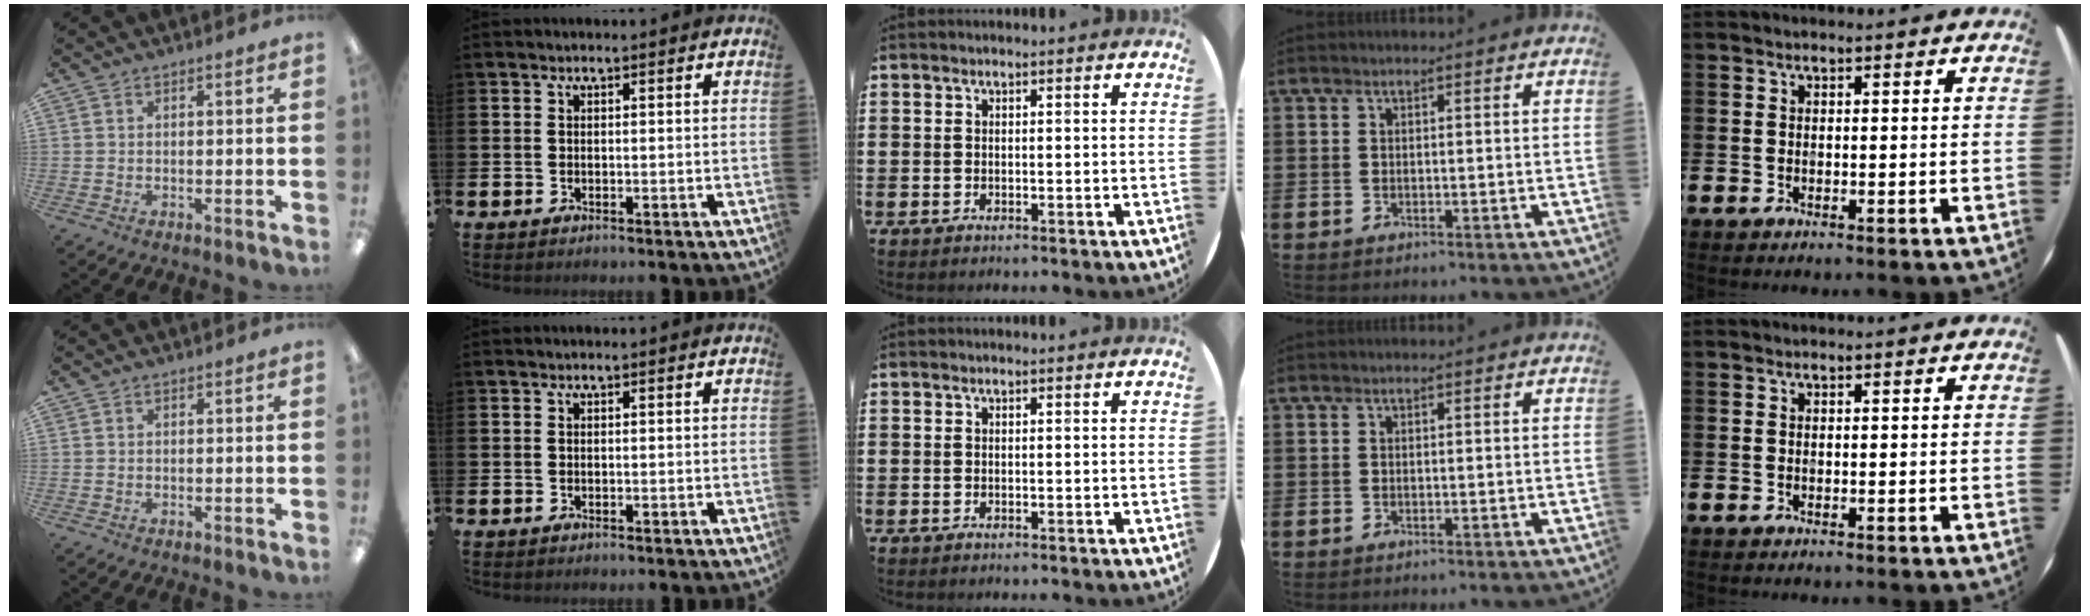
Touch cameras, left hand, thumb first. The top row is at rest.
{}